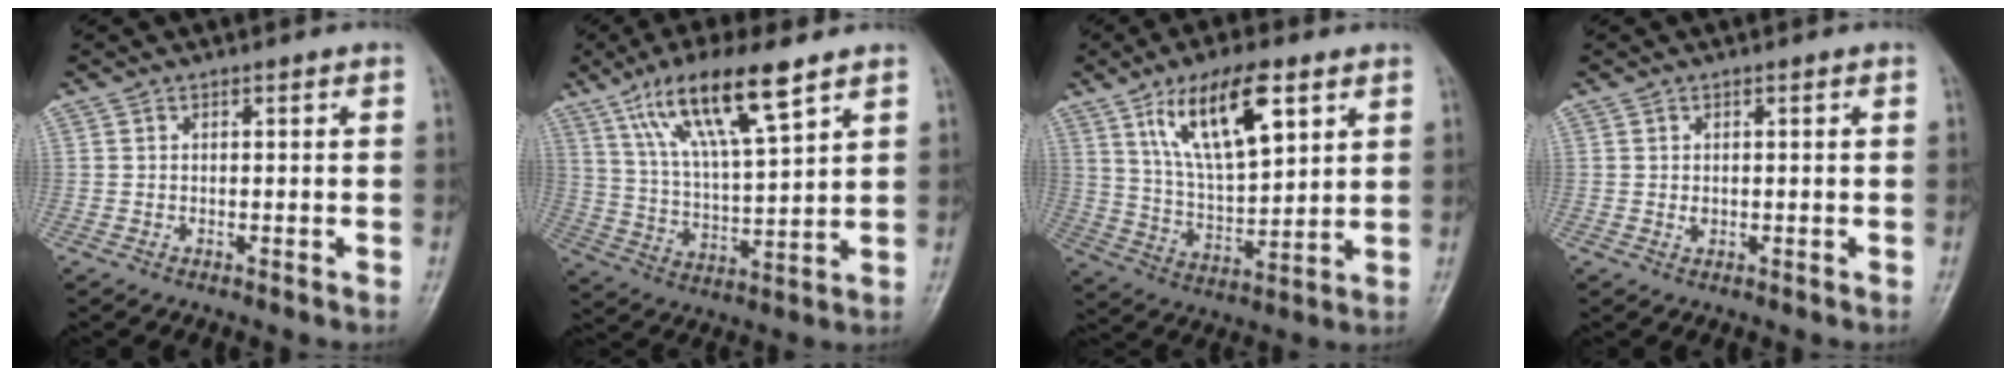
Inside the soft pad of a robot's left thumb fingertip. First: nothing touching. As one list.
[{"total": 15.5, "force": [9.2, 3.6, 12.0], "torque": [-0.210, -0.029, 0.178]}, {"total": 15.7, "force": [7.7, 6.1, 12.3], "torque": [-0.191, -0.030, 0.146]}, {"total": 0.9, "force": [0.1, 0.7, 0.5], "torque": [-0.007, 0.000, 0.004]}]